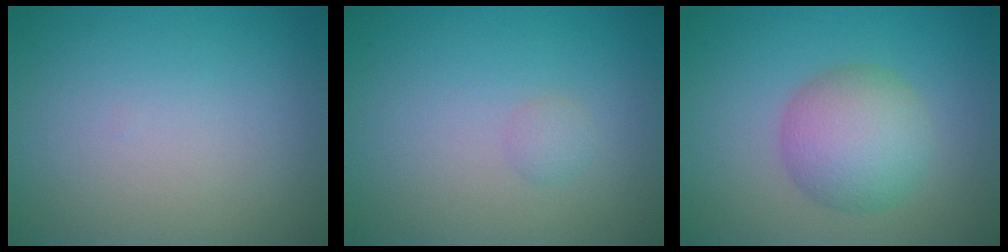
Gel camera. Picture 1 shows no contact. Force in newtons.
{"total": 0.8, "press": 0.8, "slide": 0.1}
{"total": 5.3, "press": 5.3, "slide": 0.2}